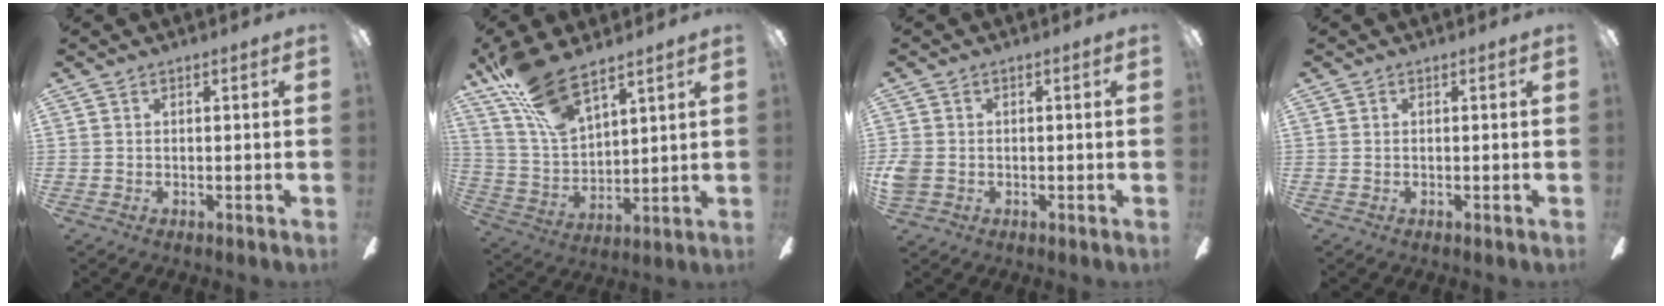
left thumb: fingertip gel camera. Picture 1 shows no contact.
{"total": 15.1, "force": [11.5, 4.8, 8.5], "torque": [-0.195, -0.055, 0.209]}
{"total": 3.5, "force": [-0.6, 2.9, 1.9], "torque": [-0.044, 0.004, -0.013]}
{"total": 0.0}